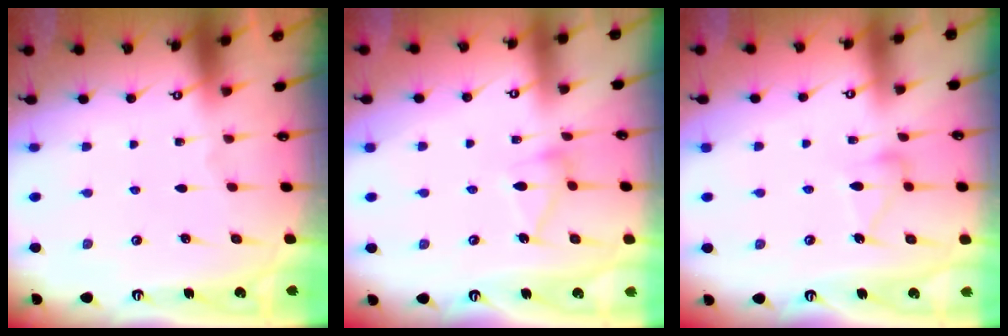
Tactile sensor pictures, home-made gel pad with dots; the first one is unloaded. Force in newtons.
{"total": 9.7, "press": 9.7, "slide": 0.6}
{"total": 9.0, "press": 9.0, "slide": 0.5}